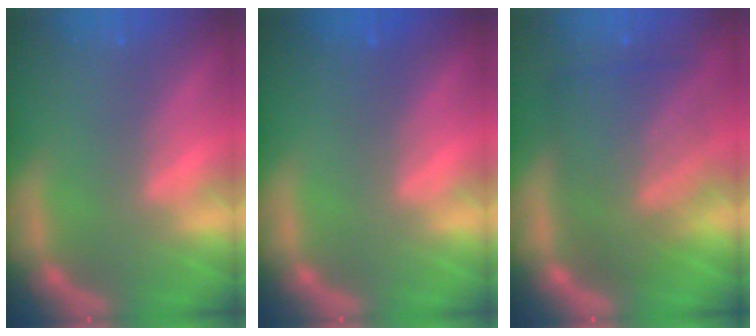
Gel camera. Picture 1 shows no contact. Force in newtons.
{"total": 1.0}
{"total": 9.0}